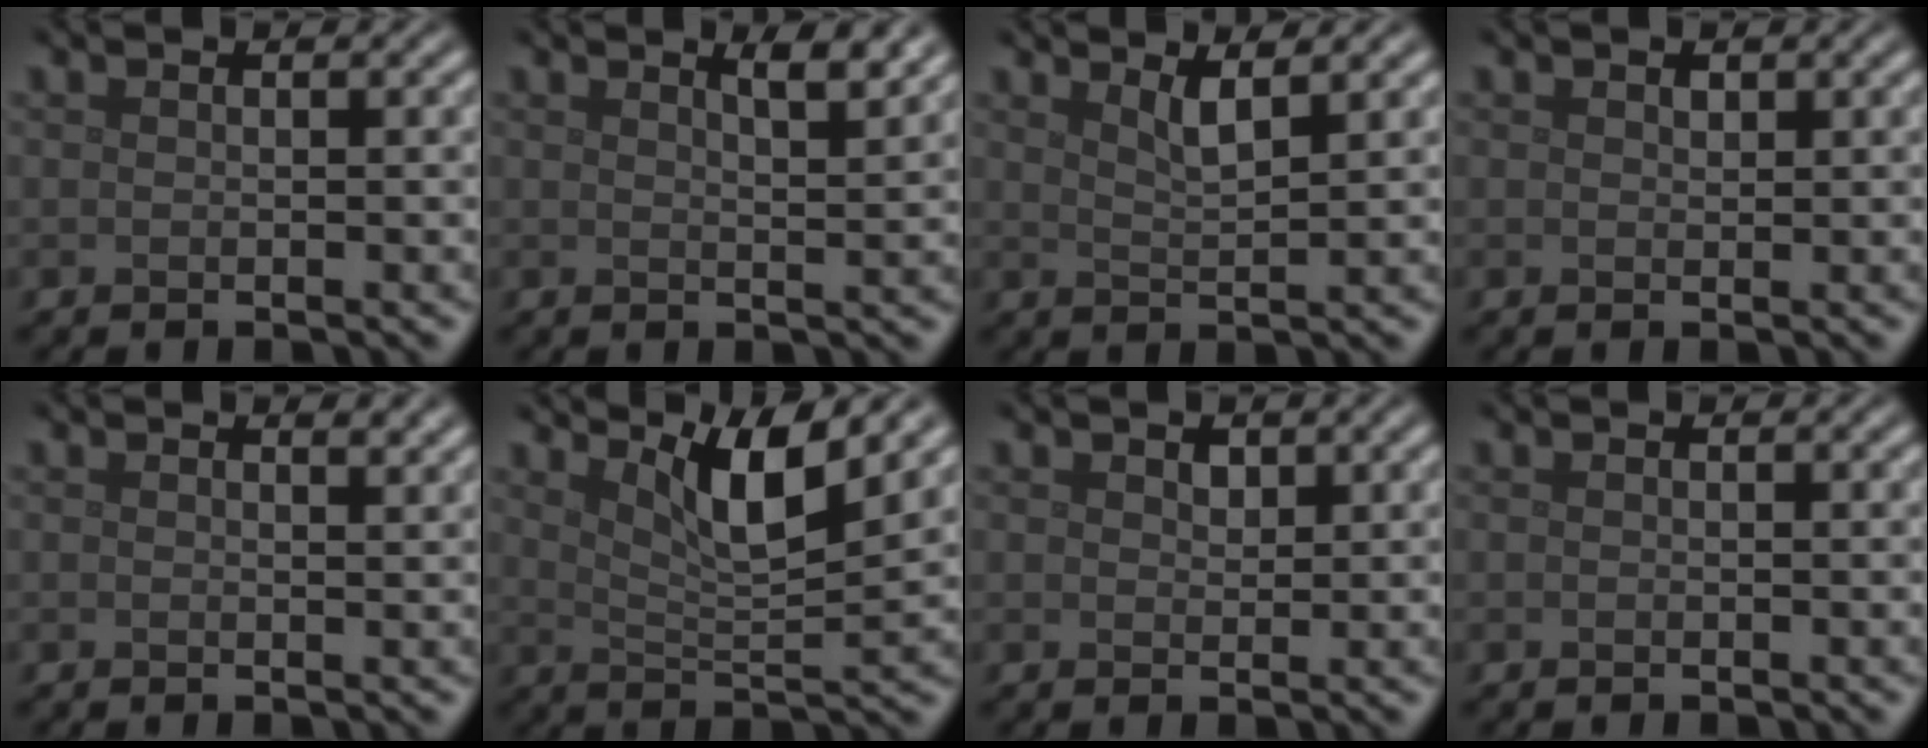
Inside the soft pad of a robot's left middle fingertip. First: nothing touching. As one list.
[{"total": 3.0, "force": [2.2, 0.7, 1.9], "torque": [-0.010, 0.009, 0.017]}, {"total": 2.2, "force": [1.5, 0.5, 1.5], "torque": [-0.020, -0.002, 0.025]}, {"total": 0.6, "force": [0.5, 0.3, 0.3], "torque": [-0.005, -0.003, 0.010]}, {"total": 1.1, "force": [0.9, 0.2, 0.5], "torque": [-0.003, 0.000, 0.014]}, {"total": 5.5, "force": [3.5, 1.0, 4.1], "torque": [-0.069, -0.003, 0.062]}, {"total": 1.1, "force": [0.8, 0.6, 0.4], "torque": [-0.007, -0.001, 0.015]}, {"total": 0.0}]